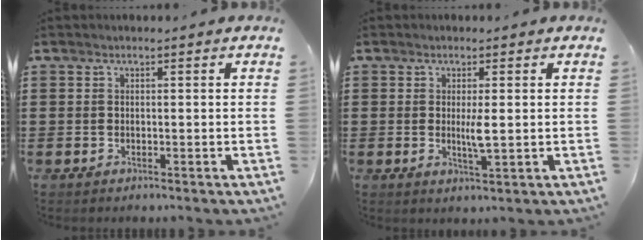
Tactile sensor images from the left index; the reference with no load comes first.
{"total": 3.1, "force": [0.1, 0.3, 3.1], "torque": [-0.058, -0.006, 0.001]}